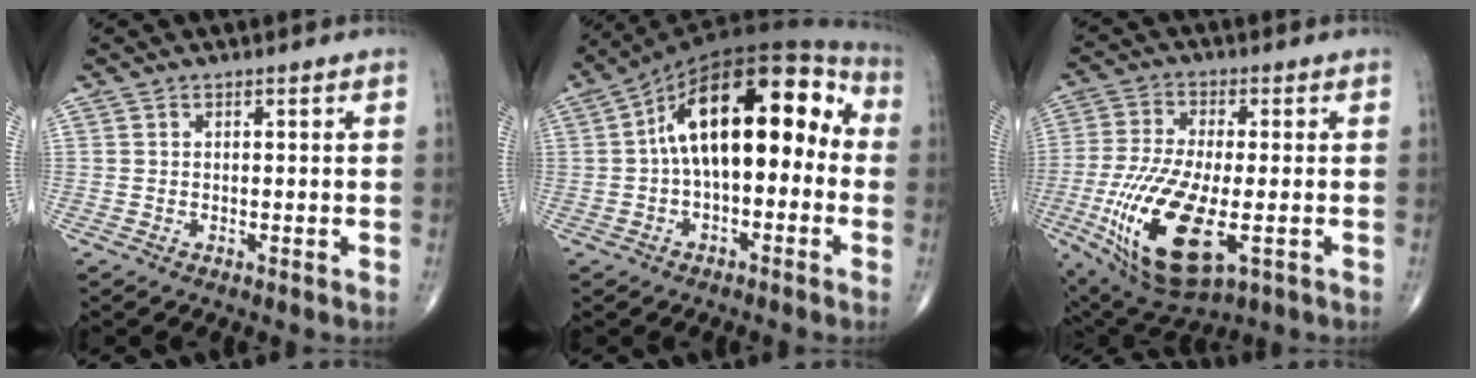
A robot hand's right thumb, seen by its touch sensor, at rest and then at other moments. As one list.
[{"total": 20.2, "force": [1.0, 10.3, 17.4], "torque": [-0.254, 0.050, 0.003]}, {"total": 18.5, "force": [-5.1, 7.3, 16.2], "torque": [-0.346, -0.015, -0.076]}]